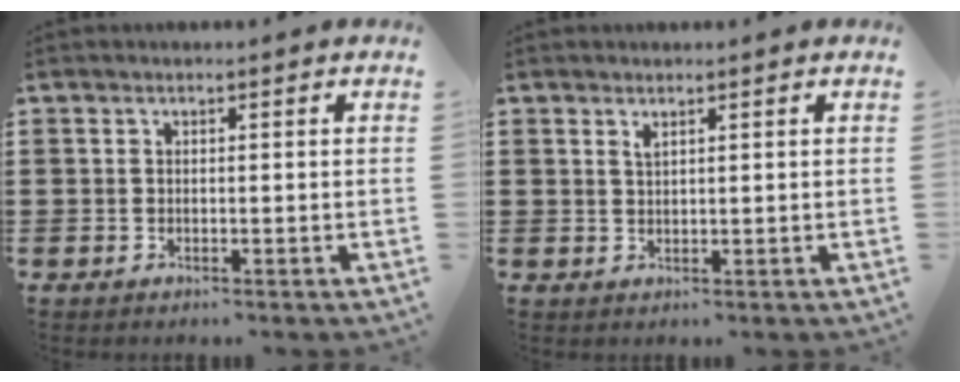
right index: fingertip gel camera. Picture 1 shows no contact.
{"total": 1.0, "force": [0.7, 0.3, 0.6], "torque": [-0.014, 0.002, 0.013]}